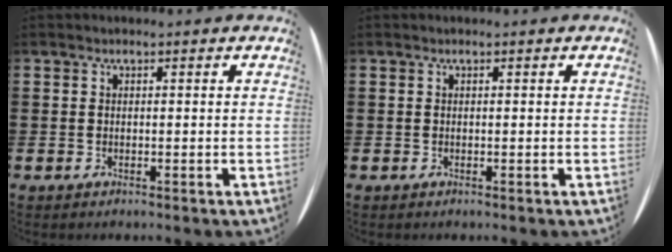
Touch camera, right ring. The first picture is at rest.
{"total": 0.0}